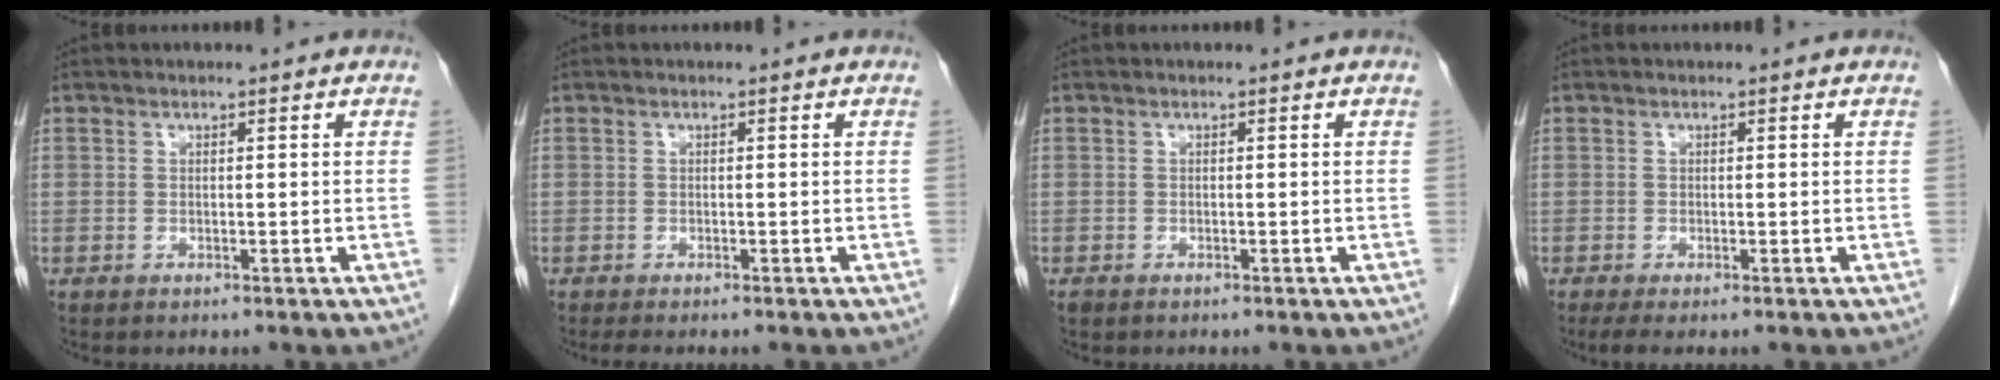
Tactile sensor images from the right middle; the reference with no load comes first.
{"total": 2.5, "force": [-2.1, 0.4, 1.3], "torque": [-0.019, -0.007, -0.027]}
{"total": 1.0, "force": [-0.7, 0.4, 0.5], "torque": [-0.013, -0.003, -0.009]}
{"total": 2.0, "force": [-1.4, 0.2, 1.4], "torque": [-0.028, -0.009, -0.025]}